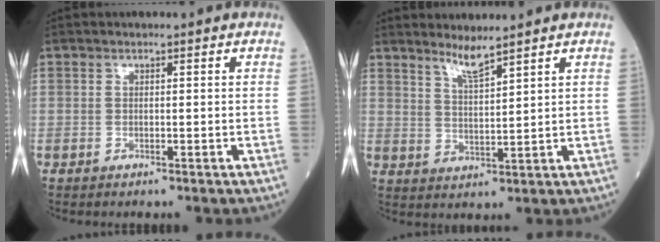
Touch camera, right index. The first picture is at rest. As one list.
[{"total": 3.9, "force": [3.3, -0.5, 2.0], "torque": [-0.041, -0.015, 0.068]}]